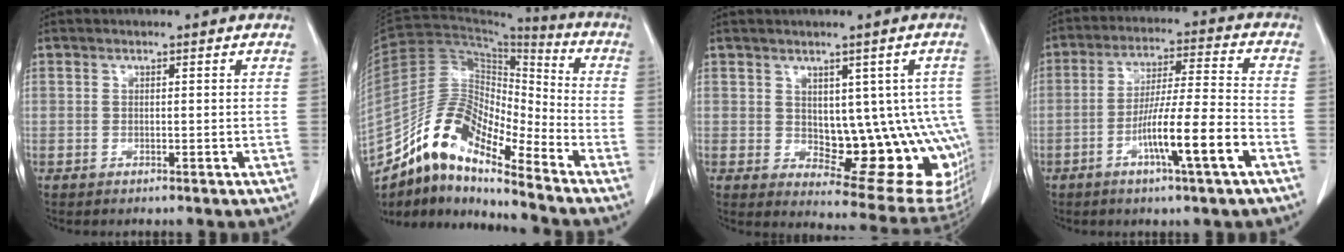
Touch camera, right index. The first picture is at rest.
{"total": 13.2, "force": [-10.7, 3.1, 7.1], "torque": [-0.133, 0.043, -0.192]}
{"total": 15.1, "force": [-0.8, 7.2, 13.2], "torque": [-0.118, 0.007, 0.012]}
{"total": 11.5, "force": [-4.7, -0.1, 10.4], "torque": [-0.185, -0.001, -0.084]}